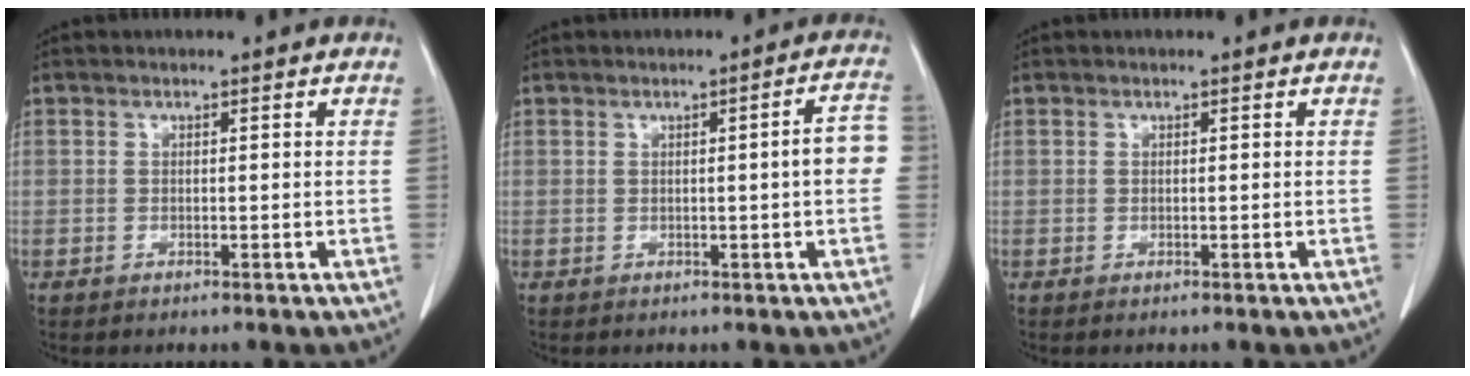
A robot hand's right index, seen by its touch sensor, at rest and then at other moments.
{"total": 4.7, "force": [-0.2, 0.3, 4.7], "torque": [-0.053, 0.008, -0.006]}
{"total": 0.0}